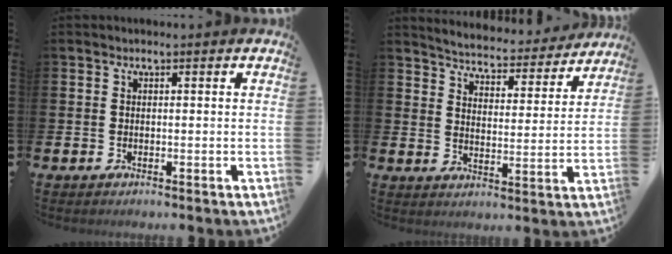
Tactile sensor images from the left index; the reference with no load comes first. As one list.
[{"total": 4.8, "force": [4.8, 0.5, 0.3], "torque": [-0.025, -0.043, 0.078]}]